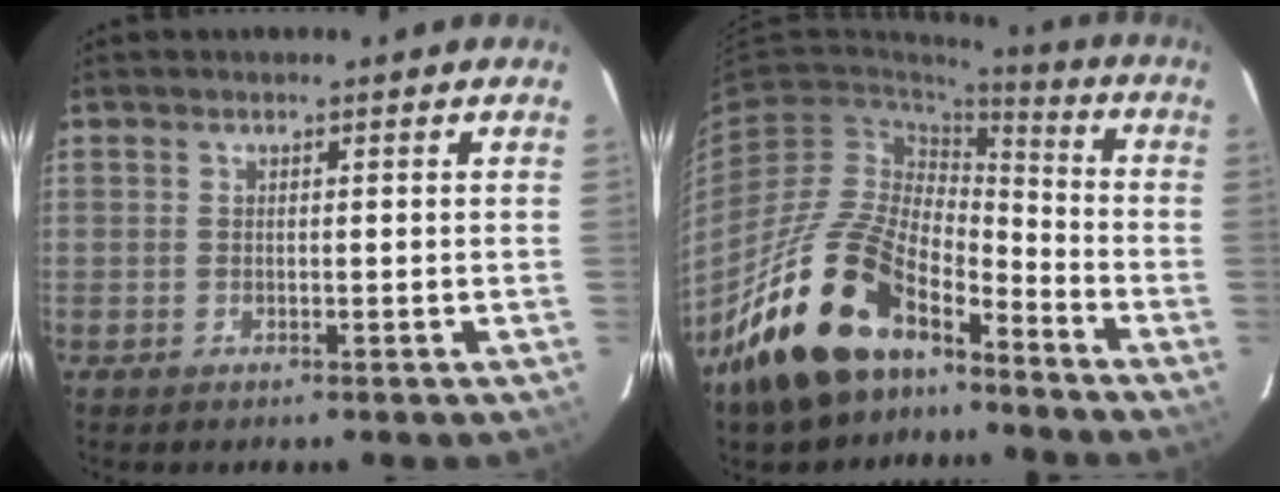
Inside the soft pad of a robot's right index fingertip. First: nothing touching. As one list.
[{"total": 21.0, "force": [-14.8, 9.6, 11.4], "torque": [-0.223, 0.004, -0.257]}]